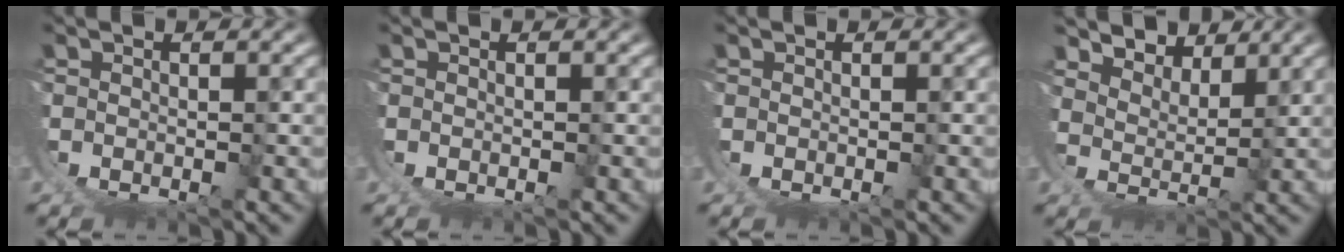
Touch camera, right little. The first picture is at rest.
{"total": 0.0}
{"total": 0.0}
{"total": 5.4, "force": [3.8, 2.4, 3.1], "torque": [-0.055, -0.011, 0.060]}